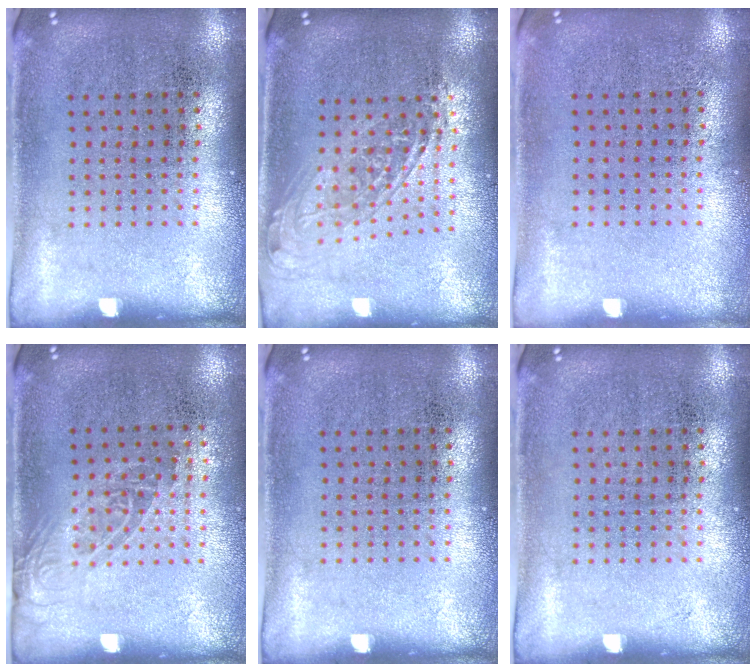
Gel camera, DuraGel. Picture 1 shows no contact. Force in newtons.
{"total": 1.7, "press": 1.4, "slide": 0.9}
{"total": 0.0}
{"total": 1.3, "press": 1.0, "slide": 0.9}
{"total": 0.0}
{"total": 0.0}